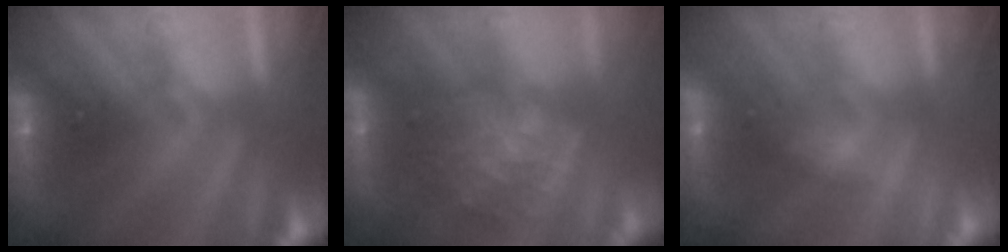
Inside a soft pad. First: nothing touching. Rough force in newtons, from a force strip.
{"total": 7.0}
{"total": 2.6}